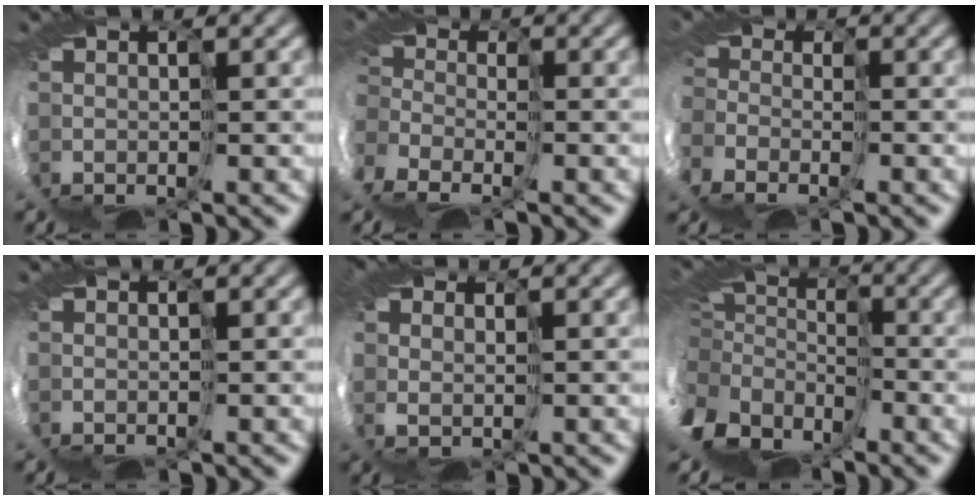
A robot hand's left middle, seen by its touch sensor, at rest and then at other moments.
{"total": 6.6, "force": [-4.5, 4.2, 2.3], "torque": [-0.059, -0.028, -0.062]}
{"total": 6.7, "force": [-4.3, 4.6, 2.2], "torque": [-0.059, -0.026, -0.063]}
{"total": 0.0}
{"total": 3.2, "force": [1.4, 2.3, 1.8], "torque": [-0.049, -0.003, 0.038]}
{"total": 11.3, "force": [-3.8, 7.8, 7.1], "torque": [-0.208, -0.032, -0.045]}